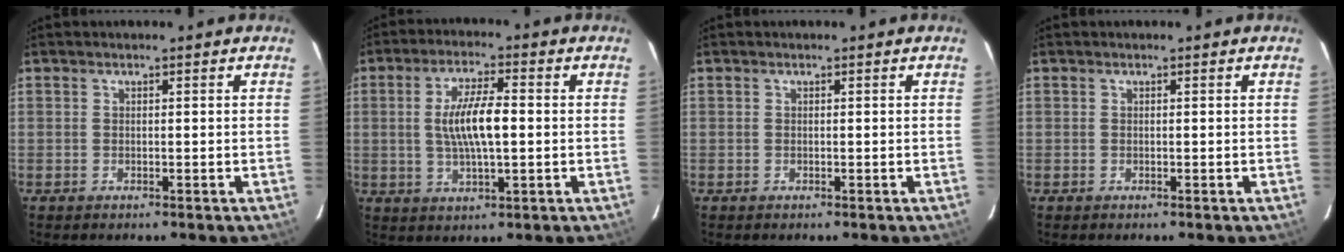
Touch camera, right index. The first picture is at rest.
{"total": 8.8, "force": [0.2, 2.4, 8.4], "torque": [-0.159, 0.002, 0.007]}
{"total": 0.0}
{"total": 0.0}